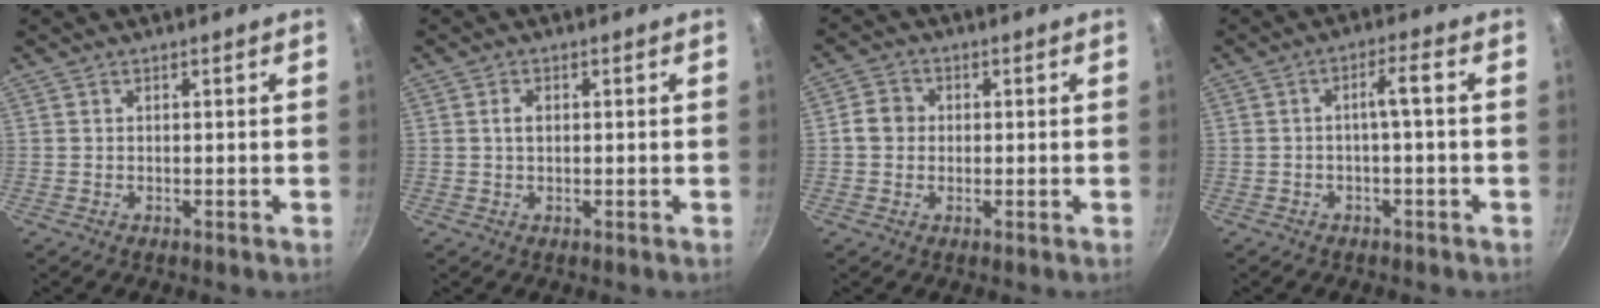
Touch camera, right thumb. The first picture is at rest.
{"total": 1.8, "force": [0.2, 1.3, 1.3], "torque": [-0.021, 0.004, 0.004]}
{"total": 4.1, "force": [0.0, 3.7, 1.8], "torque": [-0.015, 0.009, -0.010]}
{"total": 3.8, "force": [-0.9, 0.5, 3.7], "torque": [-0.073, 0.024, -0.012]}